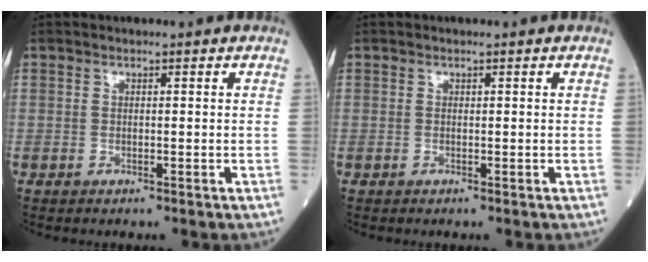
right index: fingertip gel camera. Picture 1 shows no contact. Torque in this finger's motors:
{"motor_torque": [-0.03, -0.04, -0.03, -0.01]}